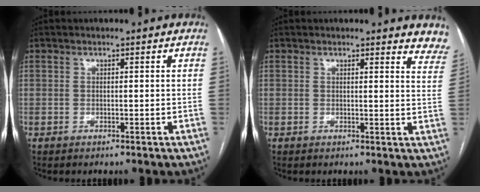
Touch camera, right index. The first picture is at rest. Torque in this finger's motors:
{"motor_torque": [-0.19, 0.00, 0.06, 0.00]}